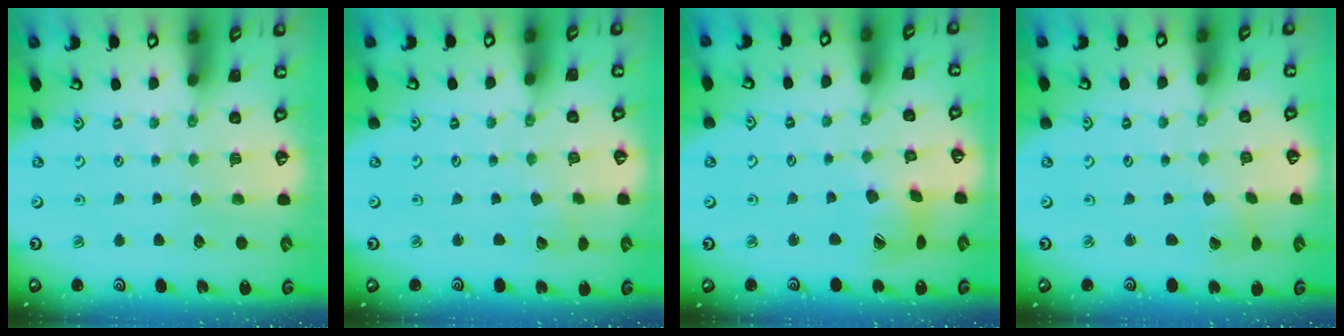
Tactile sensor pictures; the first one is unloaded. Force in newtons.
{"total": 2.9, "press": 2.9, "slide": 0.2}
{"total": 10.1, "press": 10.0, "slide": 1.2}
{"total": 1.8, "press": 1.8, "slide": 0.4}